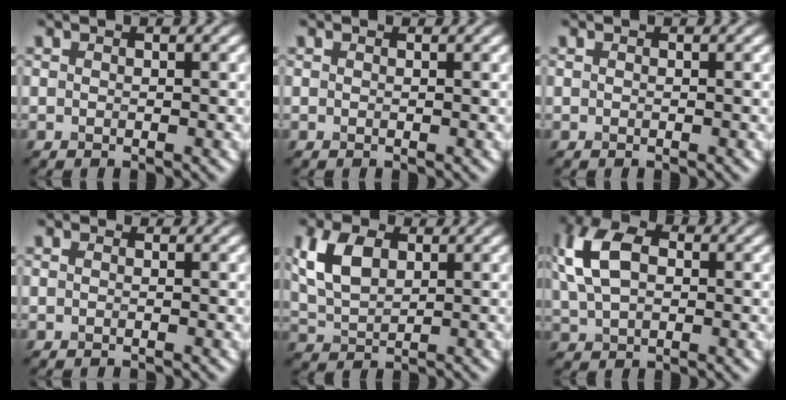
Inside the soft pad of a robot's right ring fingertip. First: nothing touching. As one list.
[{"total": 0.0}, {"total": 0.0}, {"total": 1.3, "force": [0.0, 1.0, 0.9], "torque": [0.004, 0.006, -0.018]}, {"total": 4.5, "force": [1.6, 2.9, 3.0], "torque": [-0.086, 0.015, 0.050]}, {"total": 5.4, "force": [1.4, 3.6, 3.8], "torque": [-0.109, 0.021, 0.040]}]